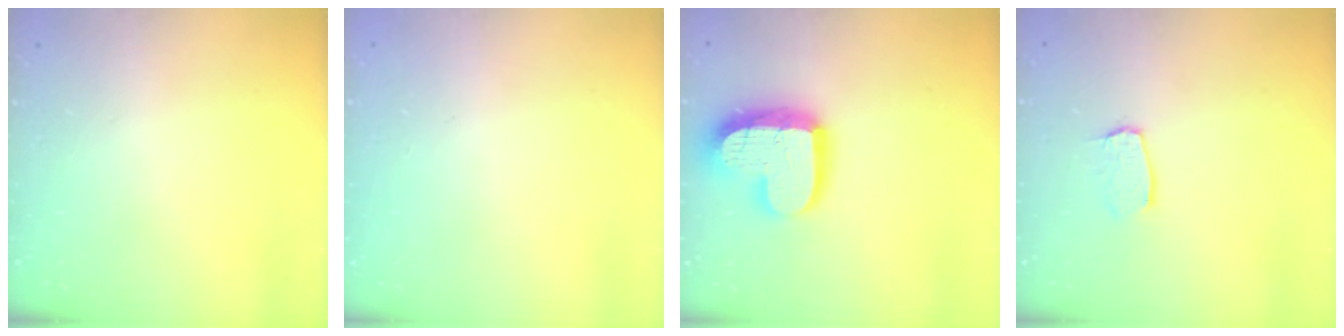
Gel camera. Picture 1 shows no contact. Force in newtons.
{"total": 0.0}
{"total": 18.3, "press": 18.2, "slide": 1.9}
{"total": 6.0, "press": 6.0, "slide": 0.3}